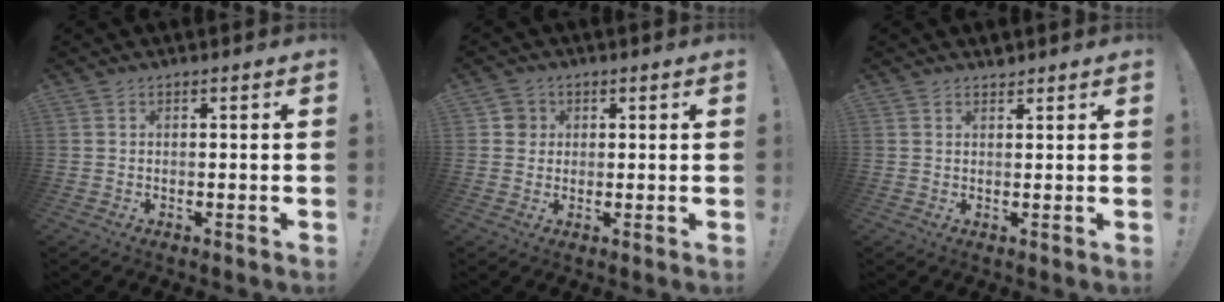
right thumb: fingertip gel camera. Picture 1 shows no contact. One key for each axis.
{"total": 3.6, "fx": 0.7, "fy": 3.4, "fz": 0.9, "tx": -0.012, "ty": 0.007, "tz": 0.014}
{"total": 1.5, "fx": 1.4, "fy": 0.5, "fz": 0.1, "tx": 0.006, "ty": -0.010, "tz": 0.026}